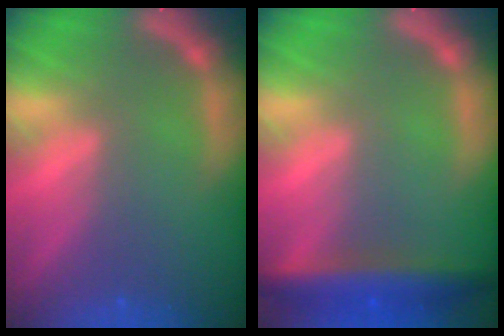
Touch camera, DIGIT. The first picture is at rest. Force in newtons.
{"total": 5.5}